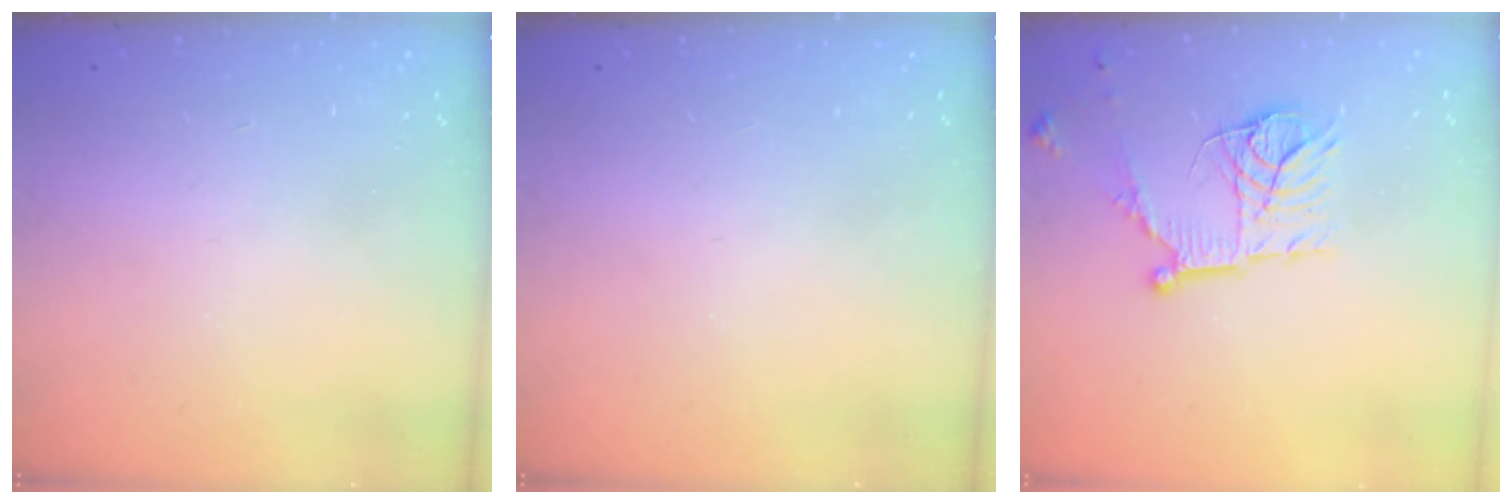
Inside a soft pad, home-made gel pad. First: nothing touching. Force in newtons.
{"total": 0.0}
{"total": 14.9, "press": 14.8, "slide": 1.4}